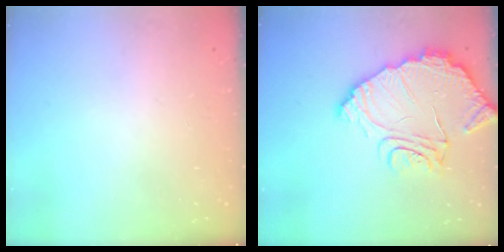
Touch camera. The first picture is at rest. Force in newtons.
{"total": 15.0, "press": 14.9, "slide": 1.4}